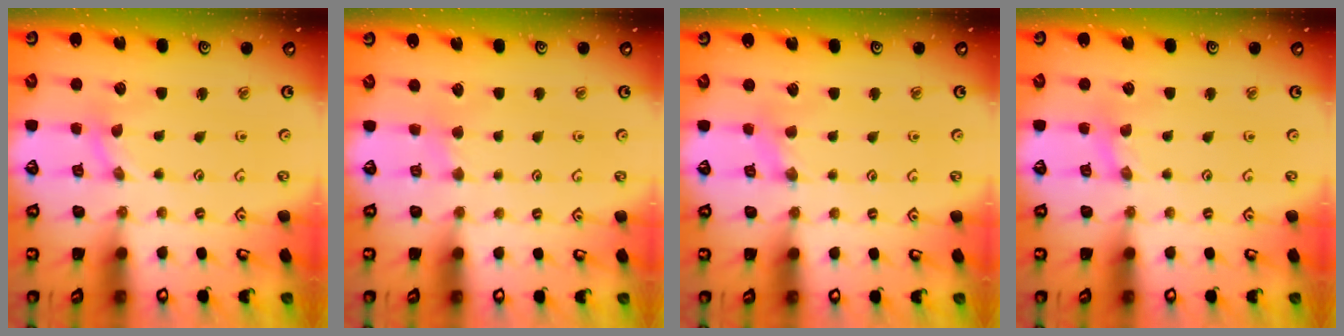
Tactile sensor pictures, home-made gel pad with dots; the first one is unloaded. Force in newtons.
{"total": 2.0, "press": 1.9, "slide": 0.4}
{"total": 2.5, "press": 2.4, "slide": 0.4}
{"total": 0.0}